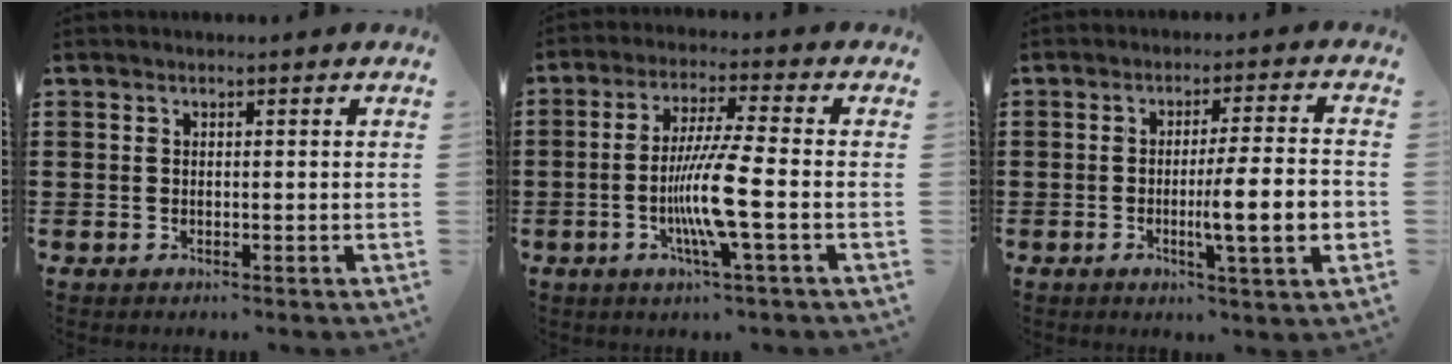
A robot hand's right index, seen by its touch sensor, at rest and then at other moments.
{"total": 8.7, "force": [-2.3, 0.1, 8.4], "torque": [-0.170, -0.019, -0.050]}
{"total": 9.0, "force": [-1.8, 0.7, 8.8], "torque": [-0.135, -0.016, -0.037]}